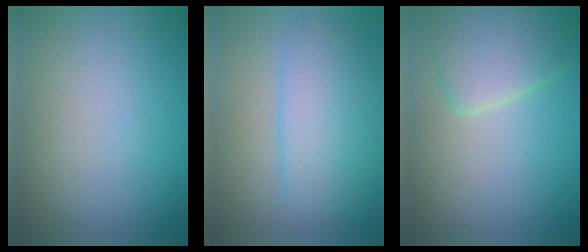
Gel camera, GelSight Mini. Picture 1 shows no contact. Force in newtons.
{"total": 5.0, "press": 5.0, "slide": 0.3}
{"total": 4.2, "press": 4.2, "slide": 0.1}